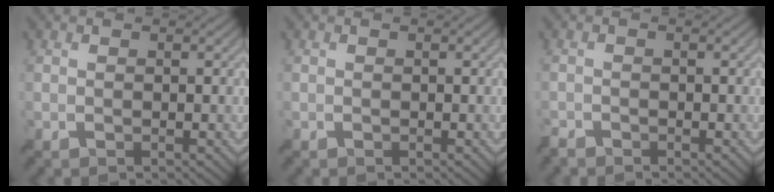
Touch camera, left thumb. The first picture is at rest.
{"total": 0.0}
{"total": 1.3, "force": [-1.3, 0.2, 0.2], "torque": [-0.008, -0.005, -0.033]}